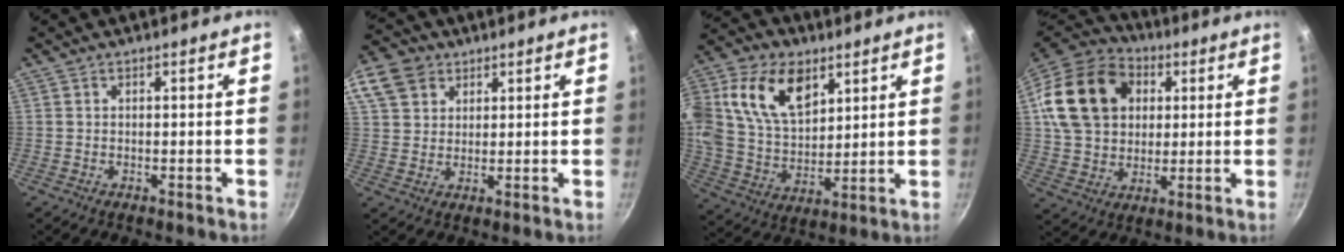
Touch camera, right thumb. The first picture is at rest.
{"total": 15.4, "force": [7.4, 11.8, 6.6], "torque": [-0.159, 0.028, 0.137]}
{"total": 20.1, "force": [8.5, 13.0, 12.8], "torque": [-0.226, -0.014, 0.158]}
{"total": 21.4, "force": [5.3, 16.4, 12.6], "torque": [-0.215, 0.021, 0.092]}